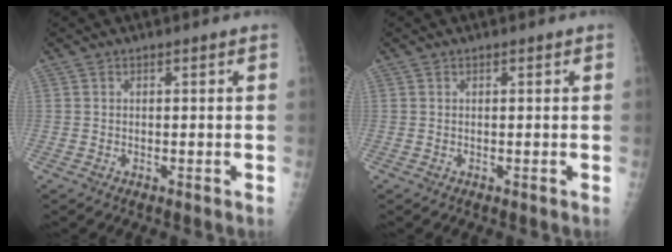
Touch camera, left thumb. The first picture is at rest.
{"total": 0.0}